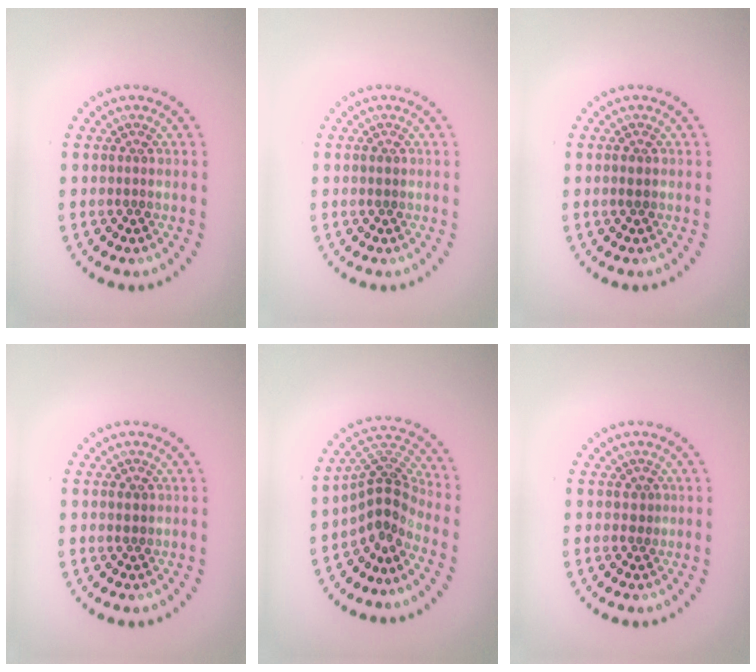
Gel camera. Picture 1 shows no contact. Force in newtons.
{"total": 0.7, "press": 0.7, "slide": 0.2}
{"total": 0.8, "press": 0.7, "slide": 0.4}
{"total": 0.8, "press": 0.8, "slide": 0.1}
{"total": 3.9, "press": 2.7, "slide": 2.7}
{"total": 0.8, "press": 0.7, "slide": 0.4}